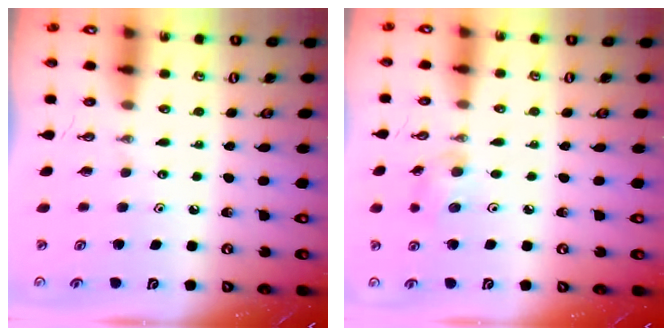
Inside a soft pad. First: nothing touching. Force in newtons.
{"total": 5.6, "press": 5.3, "slide": 2.0}